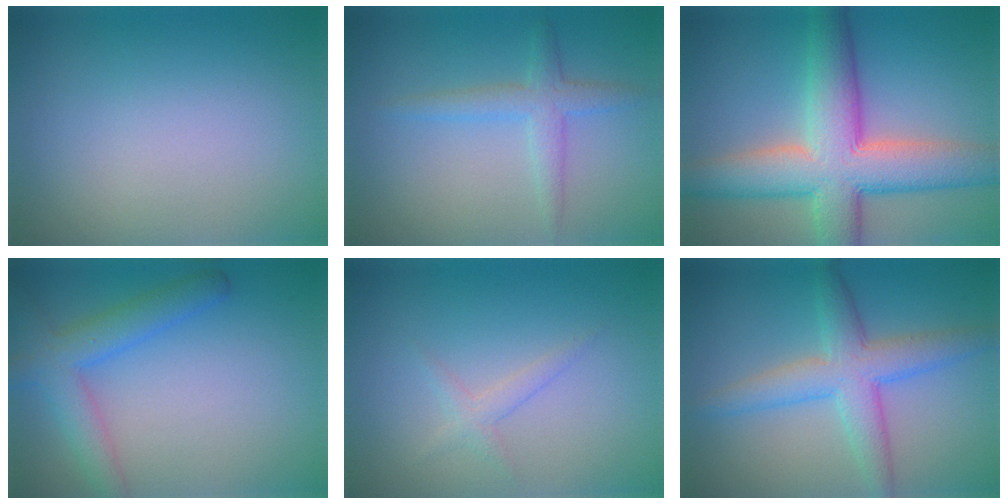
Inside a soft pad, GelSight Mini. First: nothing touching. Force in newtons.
{"total": 2.6, "press": 2.6, "slide": 0.1}
{"total": 10.4, "press": 10.4, "slide": 0.6}
{"total": 4.4, "press": 4.4, "slide": 0.2}
{"total": 1.4, "press": 1.4, "slide": 0.1}
{"total": 5.3, "press": 5.3, "slide": 0.0}